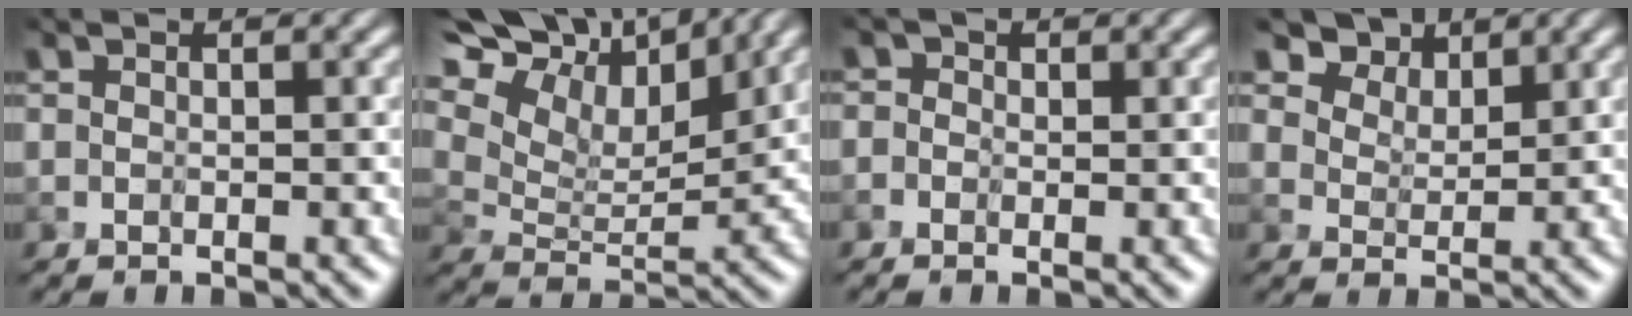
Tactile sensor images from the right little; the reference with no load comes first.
{"total": 13.9, "force": [9.5, 6.6, 7.6], "torque": [-0.158, 0.042, 0.142]}
{"total": 0.6, "force": [-0.2, 0.6, 0.1], "torque": [0.000, -0.004, -0.007]}
{"total": 4.6, "force": [3.8, 2.3, 1.4], "torque": [-0.038, -0.018, 0.089]}